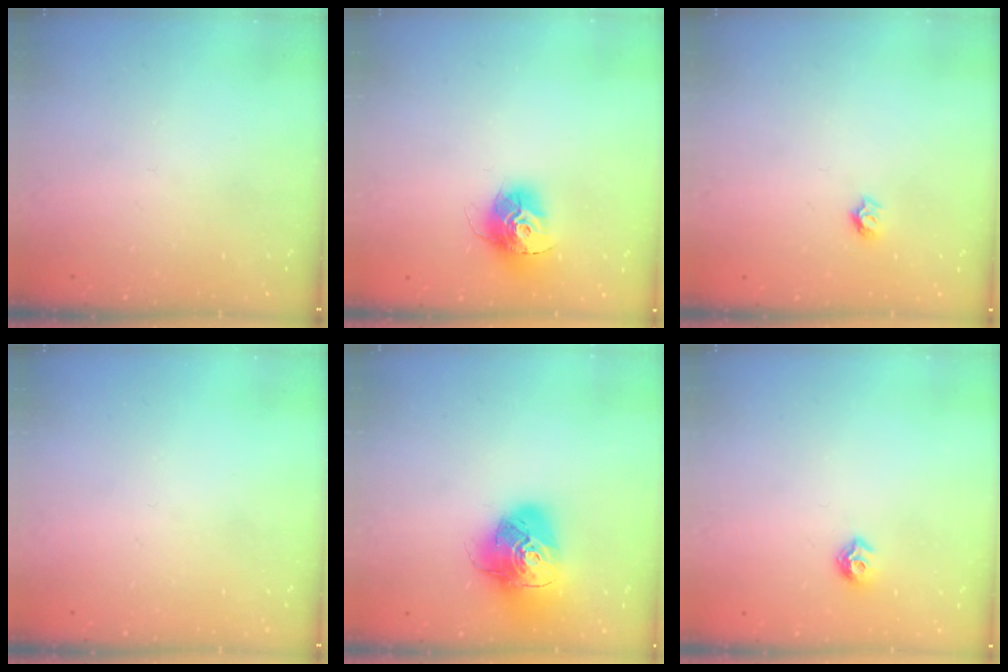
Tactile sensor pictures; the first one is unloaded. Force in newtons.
{"total": 13.4, "press": 13.3, "slide": 1.2}
{"total": 5.1, "press": 5.1, "slide": 0.4}
{"total": 0.0}
{"total": 17.5, "press": 17.4, "slide": 2.0}
{"total": 6.9, "press": 6.8, "slide": 0.9}